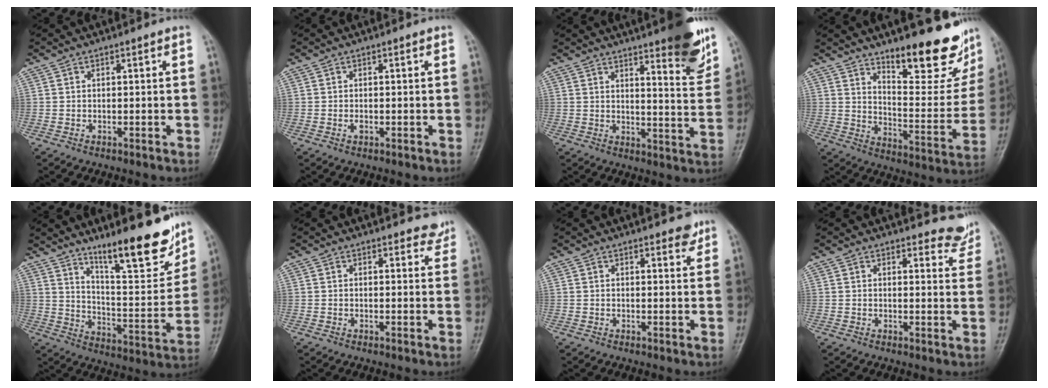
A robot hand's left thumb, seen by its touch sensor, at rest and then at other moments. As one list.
[{"total": 0.8, "force": [-0.1, 0.5, 0.7], "torque": [-0.009, 0.000, -0.001]}, {"total": 12.5, "force": [8.6, 2.5, 8.8], "torque": [-0.089, -0.059, 0.112]}, {"total": 21.2, "force": [14.7, 6.7, 13.8], "torque": [-0.141, -0.103, 0.215]}, {"total": 18.4, "force": [13.0, 4.3, 12.4], "torque": [-0.141, -0.084, 0.209]}, {"total": 3.1, "force": [2.7, 1.4, 0.5], "torque": [0.021, -0.015, 0.017]}, {"total": 2.8, "force": [2.1, 1.1, 1.5], "torque": [-0.006, -0.012, 0.025]}, {"total": 4.7, "force": [4.5, 1.5, 0.1], "torque": [0.028, -0.036, 0.037]}]